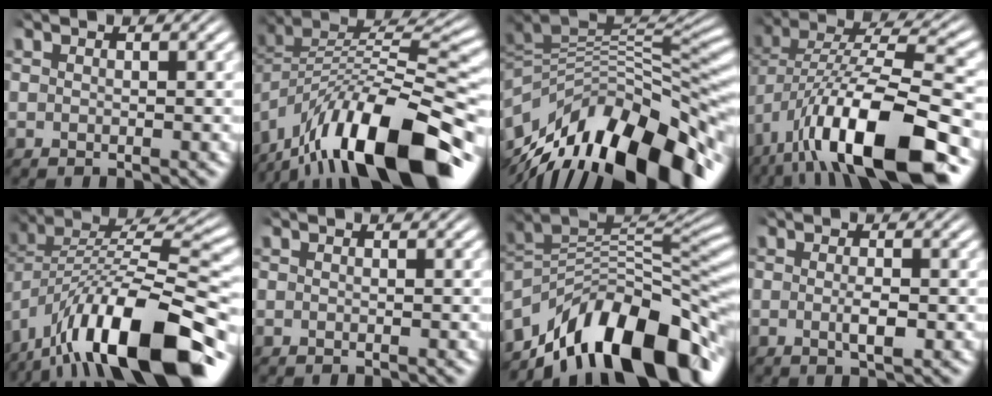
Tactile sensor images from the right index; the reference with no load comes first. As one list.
[{"total": 13.2, "force": [-5.9, 6.2, 10.0], "torque": [-0.167, -0.038, -0.076]}, {"total": 16.6, "force": [-4.4, 10.2, 12.4], "torque": [-0.204, -0.038, -0.047]}, {"total": 12.7, "force": [-3.9, 5.7, 10.6], "torque": [-0.194, -0.039, -0.037]}, {"total": 11.9, "force": [-4.9, 5.0, 9.6], "torque": [-0.164, -0.032, -0.060]}, {"total": 0.0}, {"total": 17.3, "force": [-6.5, 9.8, 12.8], "torque": [-0.191, -0.042, -0.081]}, {"total": 1.9, "force": [-0.9, 0.0, 1.7], "torque": [-0.026, -0.016, -0.010]}]